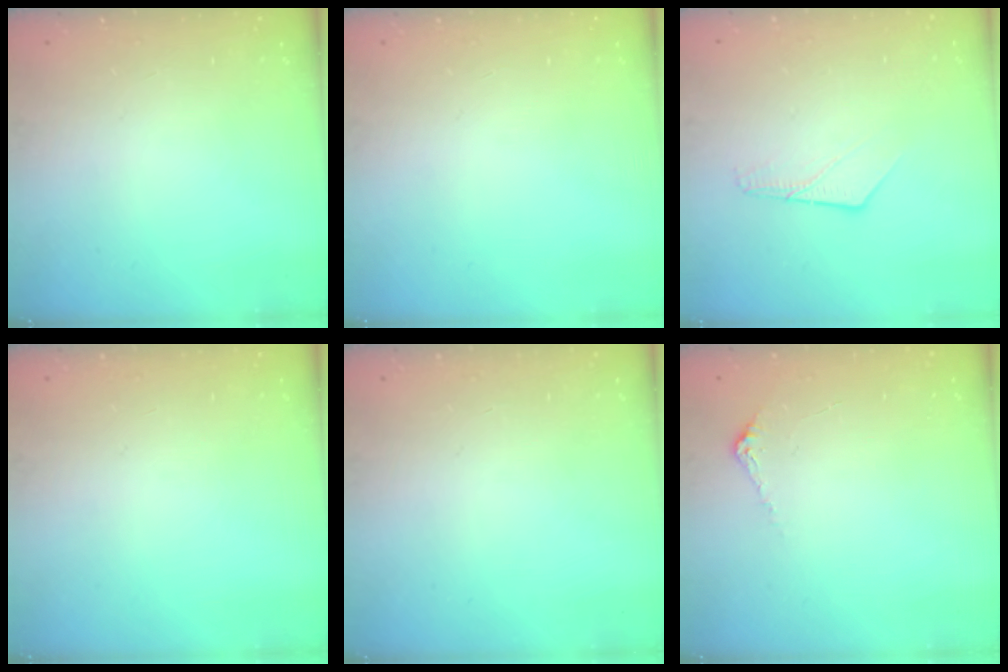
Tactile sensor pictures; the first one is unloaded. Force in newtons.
{"total": 0.0}
{"total": 5.7, "press": 5.7, "slide": 0.5}
{"total": 0.0}
{"total": 0.0}
{"total": 4.8, "press": 4.8, "slide": 0.4}